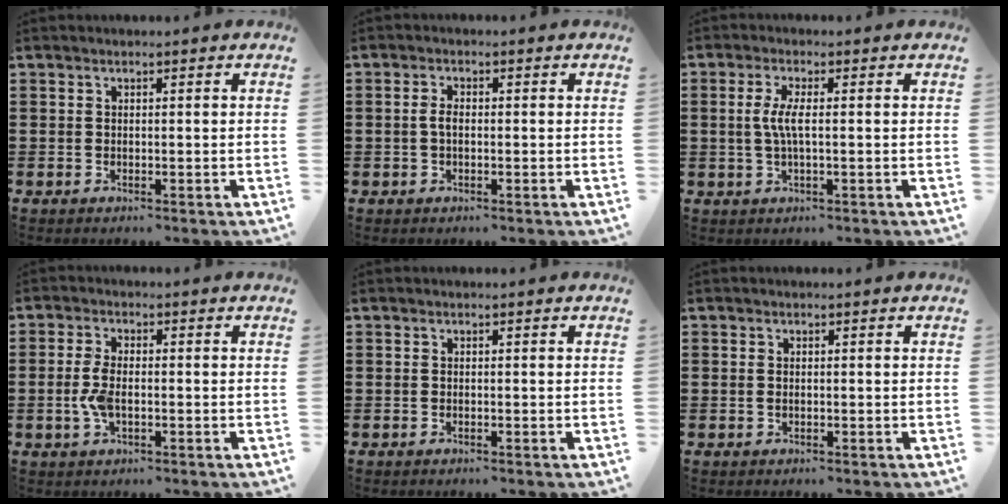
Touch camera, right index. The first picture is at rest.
{"total": 1.9, "force": [-0.2, 0.9, 1.7], "torque": [-0.040, -0.002, -0.007]}
{"total": 3.8, "force": [-0.1, 0.6, 3.7], "torque": [-0.084, -0.007, -0.008]}
{"total": 4.1, "force": [-0.7, 1.8, 3.6], "torque": [-0.095, -0.008, -0.021]}
{"total": 0.0}
{"total": 0.5, "force": [0.0, 0.3, 0.4], "torque": [-0.011, 0.000, 0.000]}